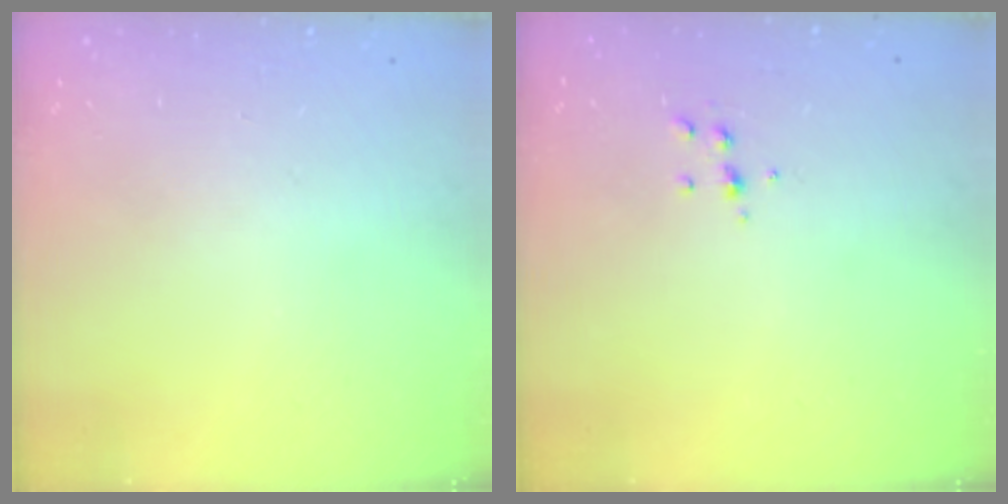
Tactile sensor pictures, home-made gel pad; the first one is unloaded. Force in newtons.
{"total": 5.3, "press": 5.3, "slide": 0.5}